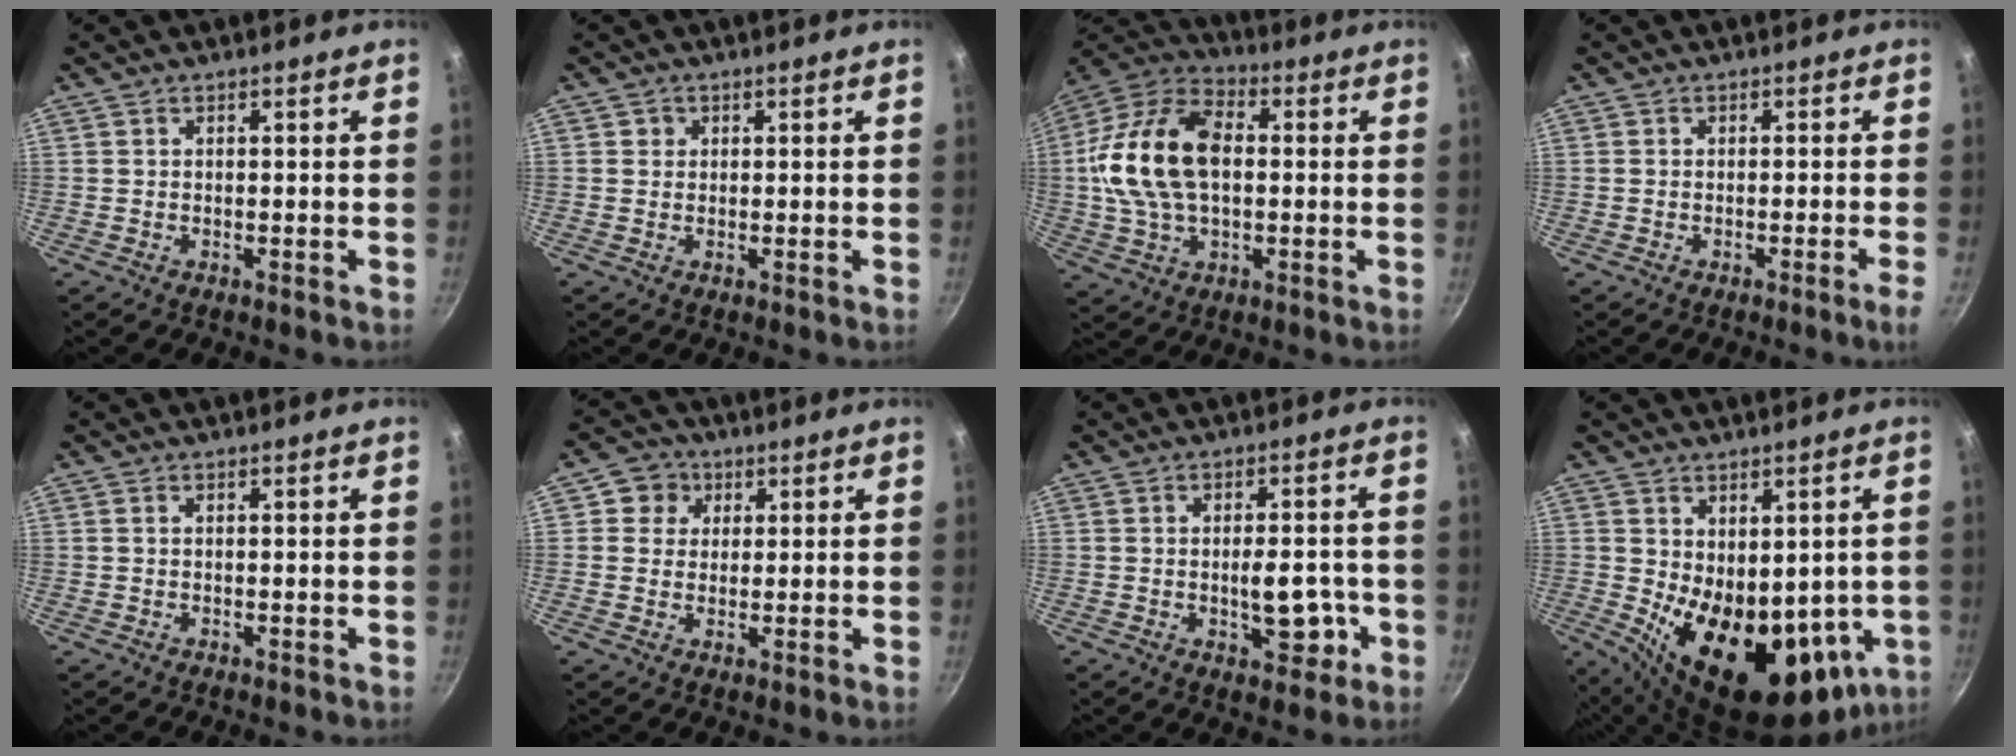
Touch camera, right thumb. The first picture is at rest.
{"total": 1.3, "force": [0.3, 1.2, 0.2], "torque": [0.002, 0.001, 0.002]}
{"total": 19.6, "force": [1.1, 12.4, 15.2], "torque": [-0.276, 0.030, 0.008]}
{"total": 2.1, "force": [-1.1, -0.5, 1.7], "torque": [-0.039, 0.009, -0.017]}
{"total": 0.0}
{"total": 5.3, "force": [1.8, 4.9, 1.1], "torque": [0.021, 0.001, 0.018]}
{"total": 7.8, "force": [-1.9, 3.9, 6.5], "torque": [-0.062, 0.008, -0.022]}
{"total": 18.6, "force": [-1.7, 10.7, 15.1], "torque": [-0.192, -0.038, 0.006]}